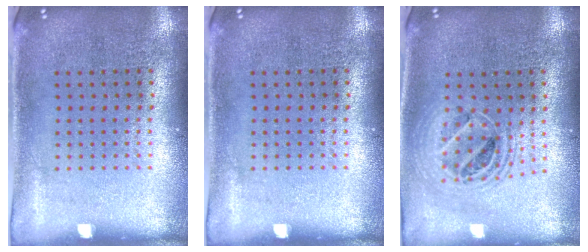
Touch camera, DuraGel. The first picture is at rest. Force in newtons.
{"total": 0.0}
{"total": 1.8, "press": 1.5, "slide": 1.1}